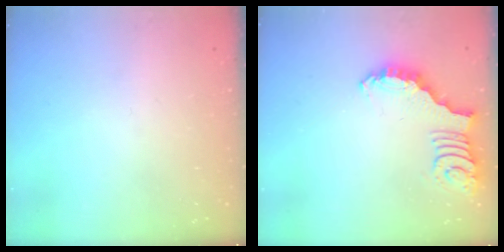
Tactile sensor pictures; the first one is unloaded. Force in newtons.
{"total": 2.5, "press": 2.5, "slide": 0.5}